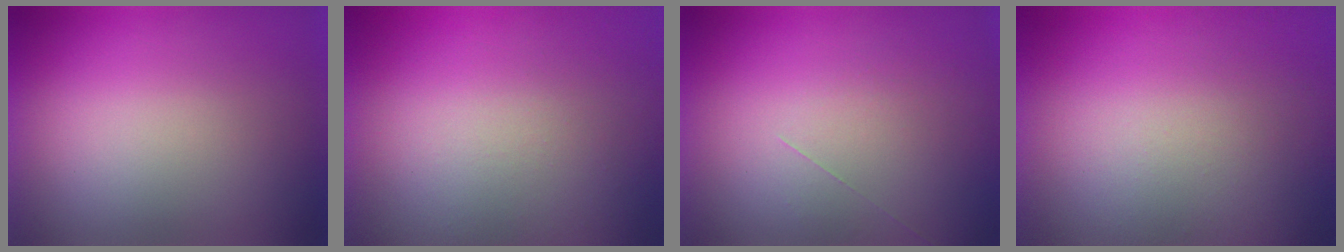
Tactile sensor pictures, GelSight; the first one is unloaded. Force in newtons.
{"total": 8.3}
{"total": 1.1}
{"total": 4.7}